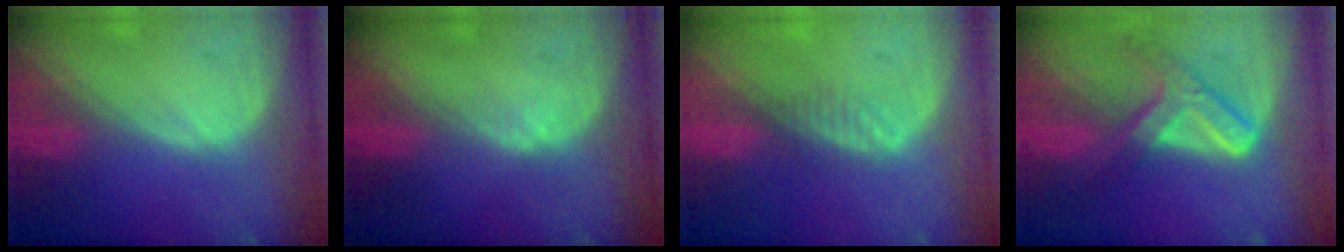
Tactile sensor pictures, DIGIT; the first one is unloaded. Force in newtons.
{"total": 1.2, "press": 0.9, "slide": 0.8}
{"total": 2.0, "press": 1.8, "slide": 0.8}
{"total": 7.2, "press": 6.1, "slide": 3.8}